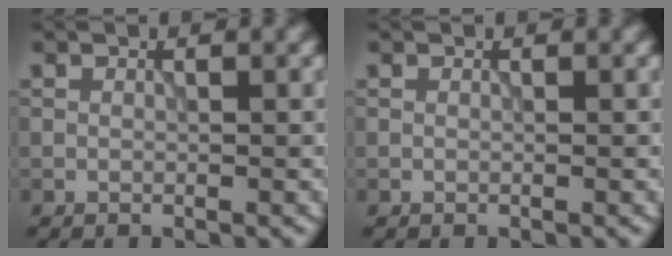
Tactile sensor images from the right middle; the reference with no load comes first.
{"total": 0.0}